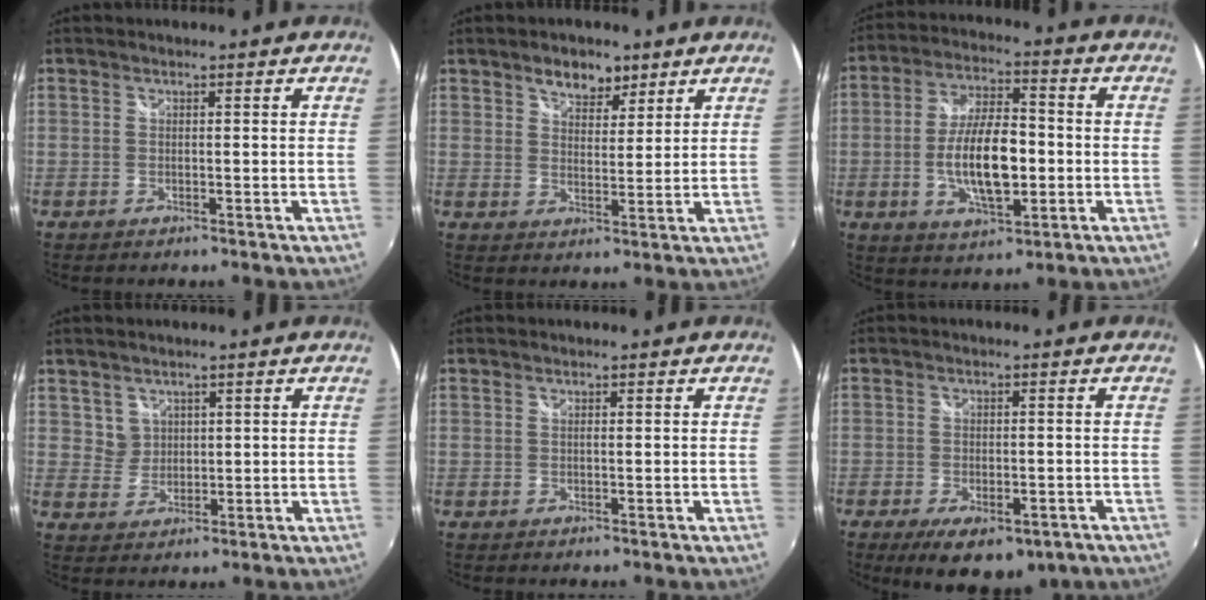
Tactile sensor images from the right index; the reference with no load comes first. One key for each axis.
{"total": 5.8, "fx": 3.9, "fy": 3.3, "fz": 2.7, "tx": -0.036, "ty": 0.005, "tz": 0.062}
{"total": 13.4, "fx": -2.3, "fy": 5.5, "fz": 12.0, "tx": -0.229, "ty": -0.003, "tz": -0.036}
{"total": 3.2, "fx": 1.8, "fy": 2.7, "fz": 0.0, "tx": 0.010, "ty": 0.005, "tz": 0.036}
{"total": 0.0}
{"total": 10.7, "fx": -6.5, "fy": 4.8, "fz": 6.9, "tx": -0.132, "ty": -0.027, "tz": -0.087}